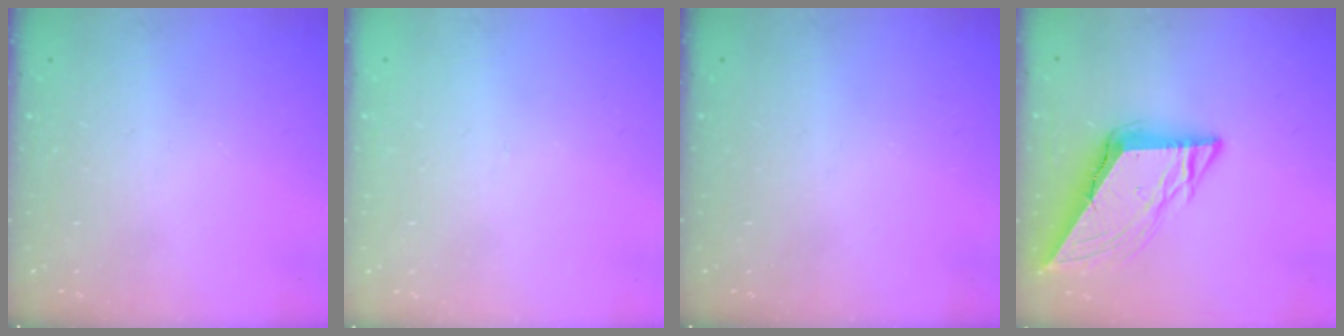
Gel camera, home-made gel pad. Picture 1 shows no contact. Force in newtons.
{"total": 2.6, "press": 2.6, "slide": 0.2}
{"total": 0.0}
{"total": 10.7, "press": 10.6, "slide": 1.3}